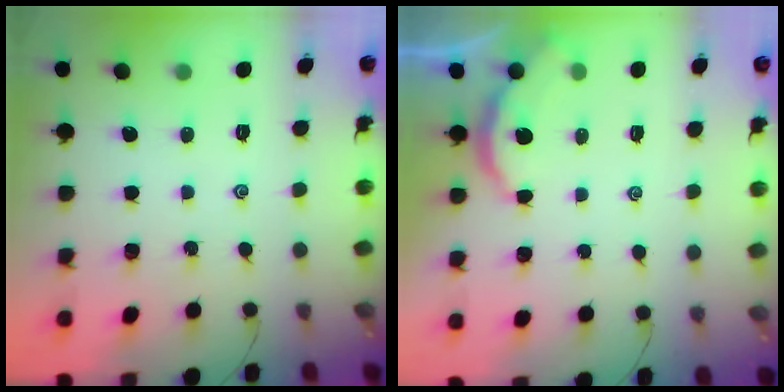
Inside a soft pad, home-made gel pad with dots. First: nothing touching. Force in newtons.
{"total": 2.6, "press": 2.6, "slide": 0.2}